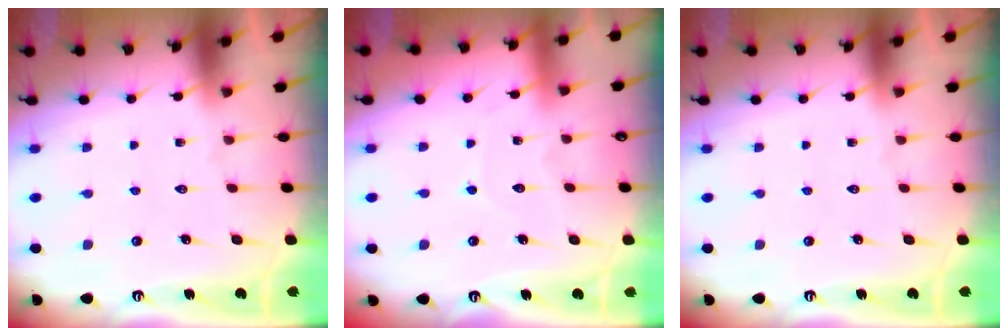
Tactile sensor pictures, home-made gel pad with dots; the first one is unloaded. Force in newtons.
{"total": 4.9, "press": 4.9, "slide": 0.5}
{"total": 0.0}